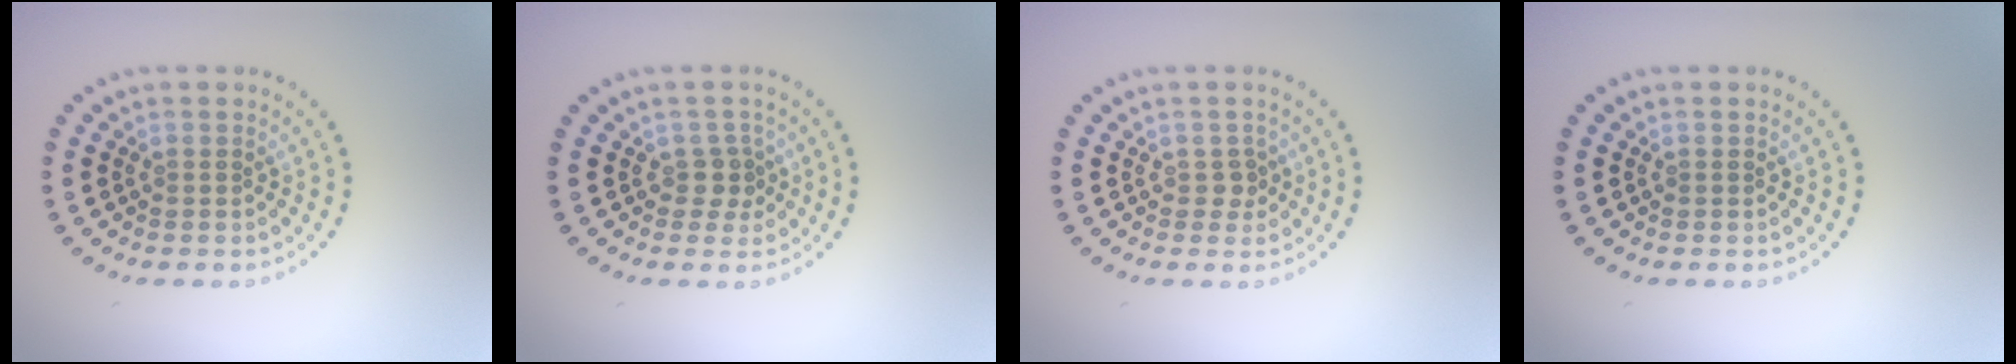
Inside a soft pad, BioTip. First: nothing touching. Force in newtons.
{"total": 1.9, "press": 1.5, "slide": 1.1}
{"total": 1.2, "press": 1.0, "slide": 0.6}
{"total": 0.0}